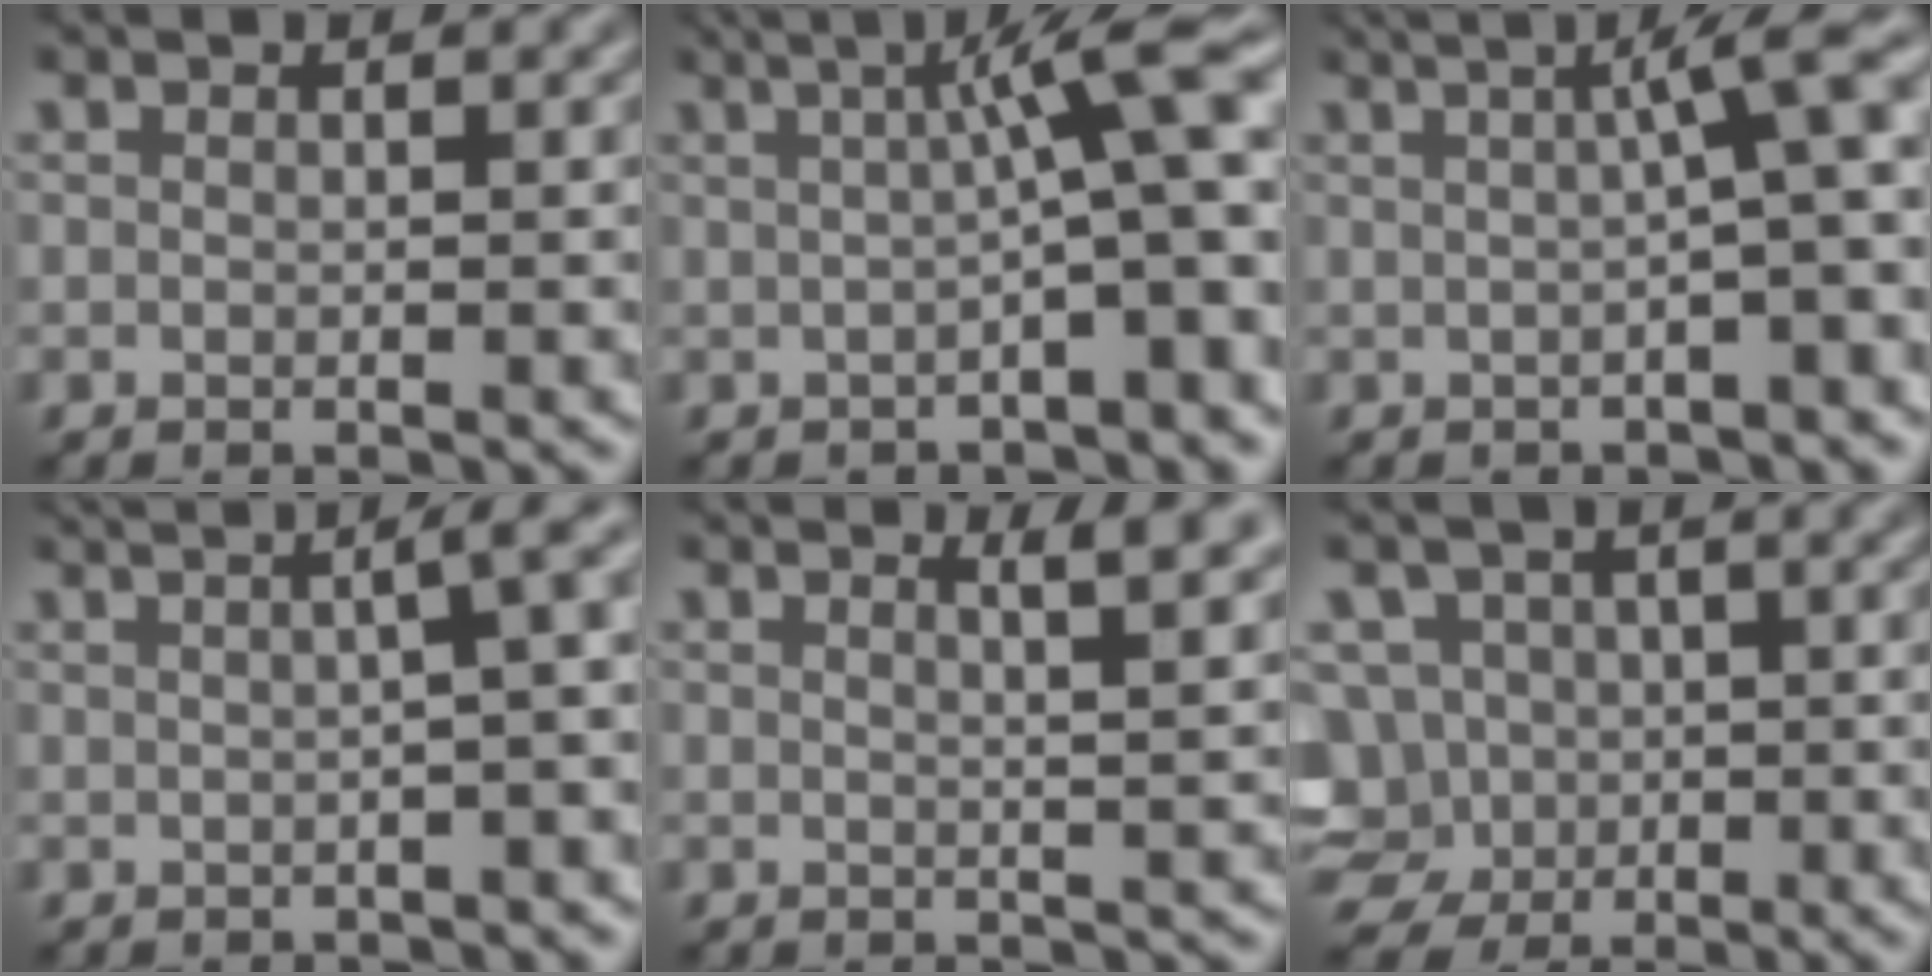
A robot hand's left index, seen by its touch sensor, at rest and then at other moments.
{"total": 9.9, "force": [1.1, 2.3, 9.5], "torque": [-0.101, 0.030, 0.012]}
{"total": 7.5, "force": [1.1, 1.7, 7.2], "torque": [-0.065, 0.024, 0.016]}
{"total": 8.0, "force": [1.9, 3.6, 6.8], "torque": [-0.032, 0.055, 0.003]}
{"total": 3.6, "force": [2.1, 1.0, 2.7], "torque": [-0.020, 0.008, 0.020]}
{"total": 7.6, "force": [-0.4, 6.8, 3.2], "torque": [-0.063, 0.034, -0.040]}